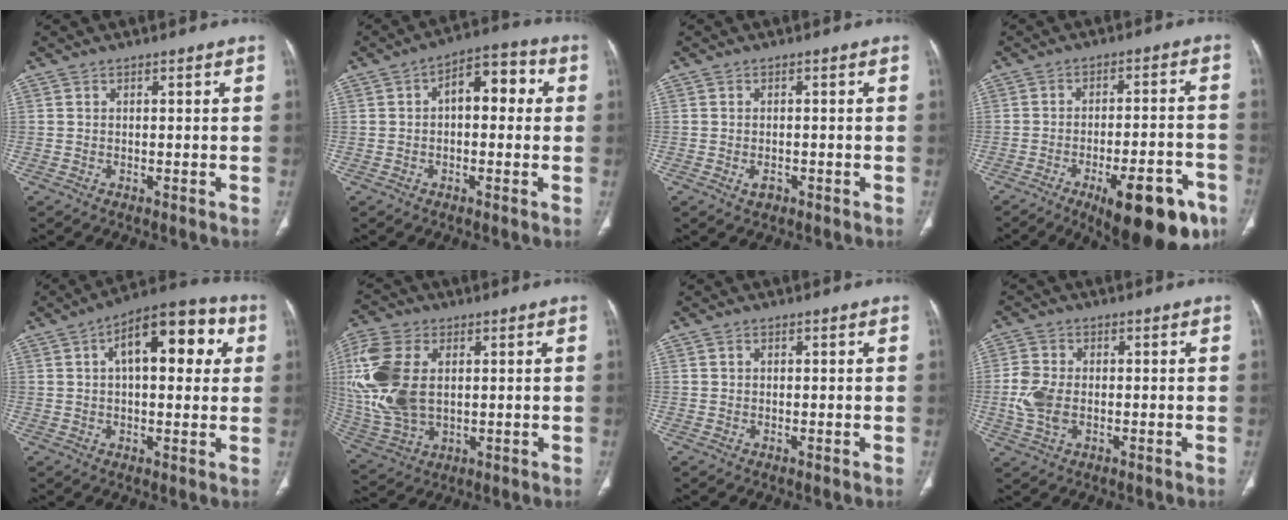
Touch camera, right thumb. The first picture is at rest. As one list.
[{"total": 8.7, "force": [1.1, 4.9, 7.1], "torque": [-0.076, 0.030, 0.008]}, {"total": 1.7, "force": [-0.8, 1.1, 1.0], "torque": [-0.017, 0.003, -0.009]}, {"total": 18.0, "force": [-9.9, 6.2, 13.7], "torque": [-0.133, 0.052, -0.130]}, {"total": 16.0, "force": [4.6, 7.6, 13.4], "torque": [-0.156, 0.025, 0.060]}, {"total": 17.5, "force": [2.5, 10.9, 13.4], "torque": [-0.314, -0.003, 0.055]}, {"total": 0.5, "force": [0.2, 0.5, 0.2], "torque": [-0.001, 0.001, 0.003]}, {"total": 9.4, "force": [-0.4, 6.3, 7.0], "torque": [-0.158, 0.001, -0.004]}]